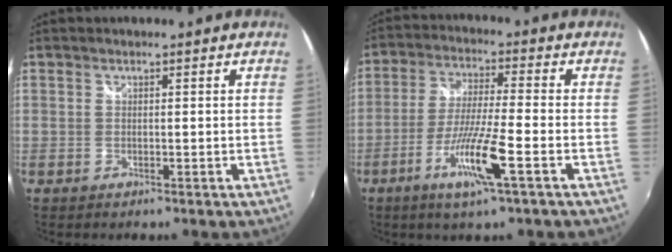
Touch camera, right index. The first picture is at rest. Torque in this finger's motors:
{"motor_torque": [1.17, 0.96, 0.31, 0.15]}